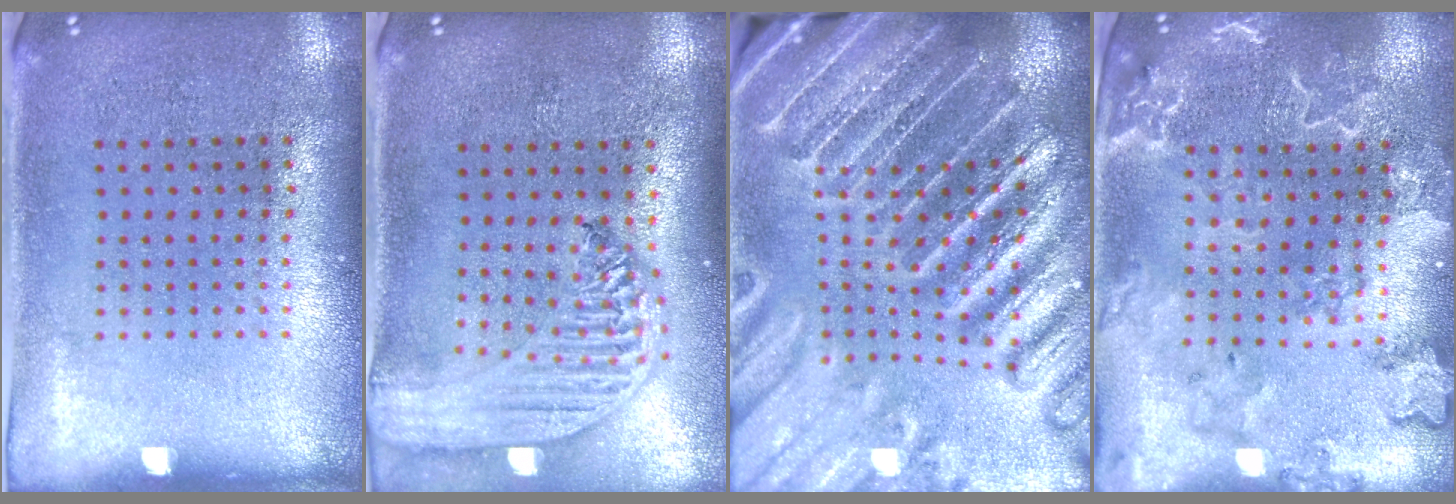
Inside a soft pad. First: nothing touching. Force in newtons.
{"total": 2.9, "press": 2.4, "slide": 1.7}
{"total": 4.7, "press": 4.3, "slide": 1.8}
{"total": 2.7, "press": 2.5, "slide": 1.0}